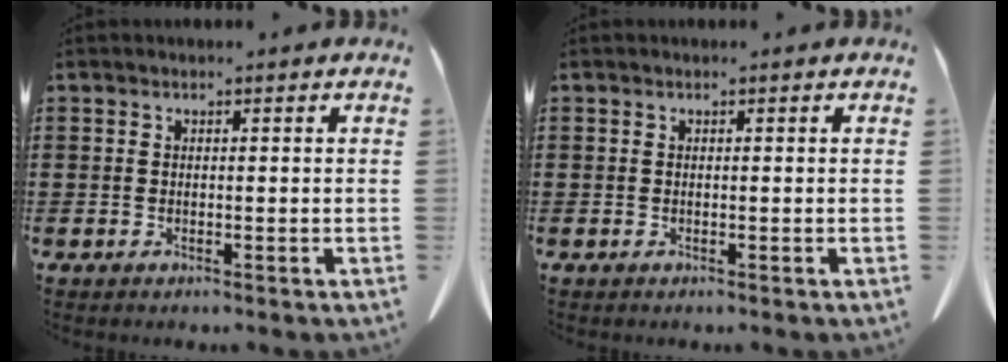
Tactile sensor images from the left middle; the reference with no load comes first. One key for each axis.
{"total": 0.0}